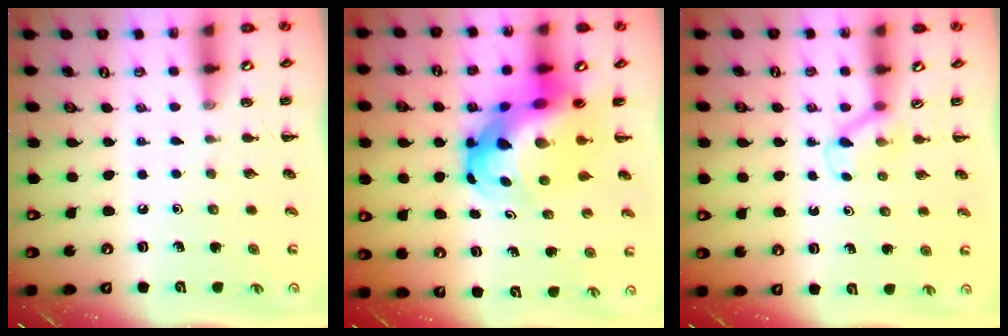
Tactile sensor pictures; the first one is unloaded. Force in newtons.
{"total": 11.8, "press": 11.3, "slide": 3.4}
{"total": 2.6, "press": 2.4, "slide": 0.9}